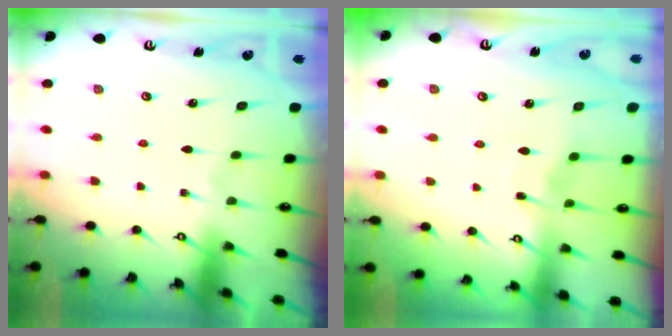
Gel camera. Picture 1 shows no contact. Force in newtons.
{"total": 3.2, "press": 3.2, "slide": 0.4}